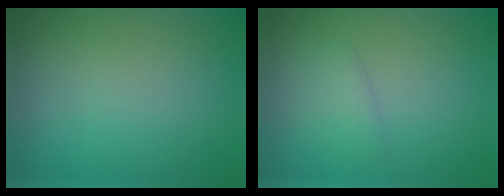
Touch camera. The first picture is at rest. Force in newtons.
{"total": 1.5, "press": 1.5, "slide": 0.1}